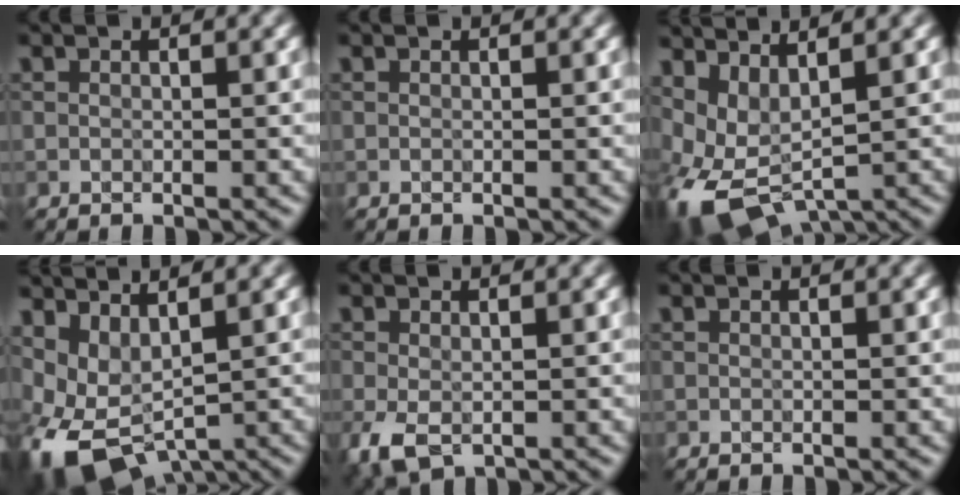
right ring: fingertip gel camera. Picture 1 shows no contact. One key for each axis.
{"total": 0.0}
{"total": 6.7, "fx": -0.5, "fy": 3.8, "fz": 5.5, "tx": -0.124, "ty": -0.009, "tz": -0.002}
{"total": 6.6, "fx": -1.2, "fy": 4.0, "fz": 5.1, "tx": -0.113, "ty": -0.010, "tz": -0.015}
{"total": 3.4, "fx": -1.1, "fy": 2.2, "fz": 2.4, "tx": -0.063, "ty": -0.012, "tz": -0.020}
{"total": 0.0}